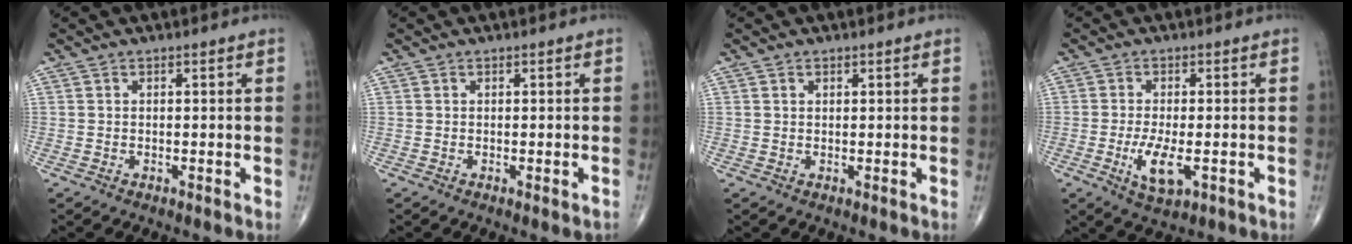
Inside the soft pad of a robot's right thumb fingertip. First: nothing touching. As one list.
[{"total": 1.0, "force": [-0.4, 0.2, 0.8], "torque": [-0.010, -0.004, -0.004]}, {"total": 0.6, "force": [0.4, 0.5, 0.2], "torque": [0.001, -0.003, 0.006]}, {"total": 6.3, "force": [-1.9, 2.5, 5.5], "torque": [-0.104, -0.011, -0.028]}]